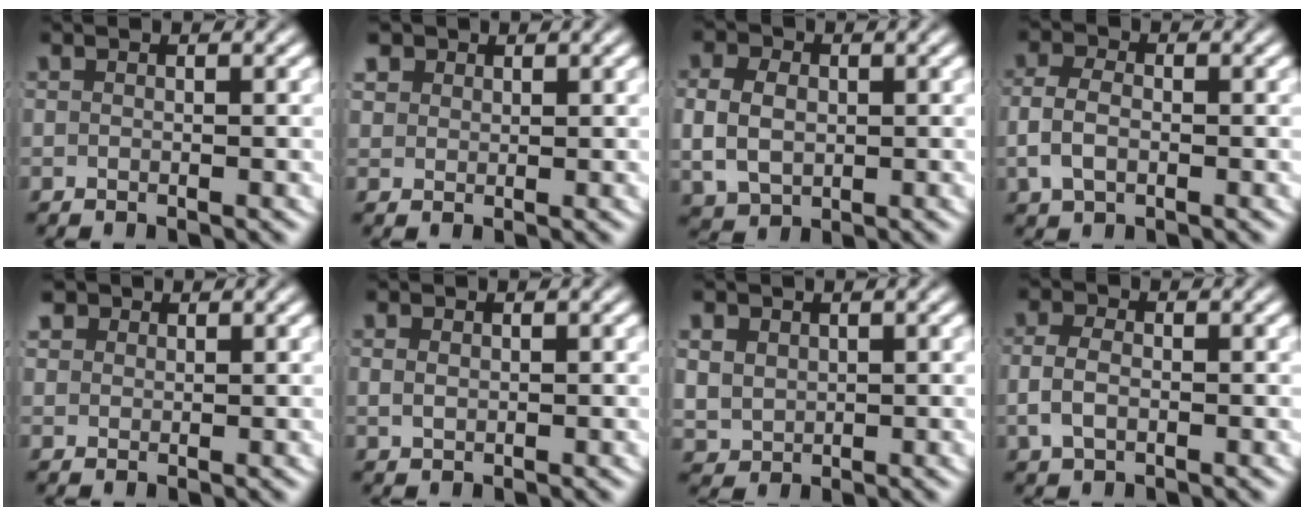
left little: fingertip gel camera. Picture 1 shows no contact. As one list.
[{"total": 2.2, "force": [1.4, 1.6, 0.7], "torque": [-0.027, -0.007, 0.033]}, {"total": 4.7, "force": [0.2, 3.9, 2.7], "torque": [-0.057, -0.008, 0.011]}, {"total": 3.1, "force": [-0.5, 2.3, 2.1], "torque": [-0.052, -0.005, -0.004]}, {"total": 1.9, "force": [1.3, 1.3, 0.6], "torque": [-0.022, -0.005, 0.031]}, {"total": 0.6, "force": [0.2, 0.4, 0.5], "torque": [-0.012, -0.006, 0.012]}, {"total": 3.7, "force": [0.7, 3.3, 1.4], "torque": [-0.050, -0.018, 0.026]}, {"total": 2.6, "force": [-0.4, 1.8, 1.8], "torque": [-0.043, -0.004, -0.002]}]